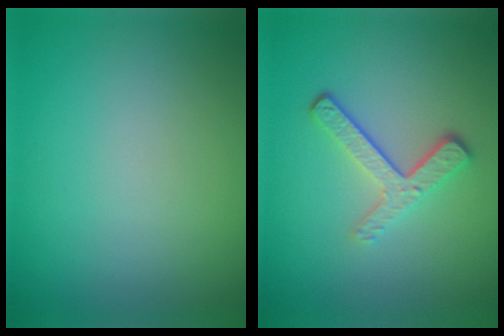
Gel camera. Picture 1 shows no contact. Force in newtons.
{"total": 3.4, "press": 2.5, "slide": 2.3}